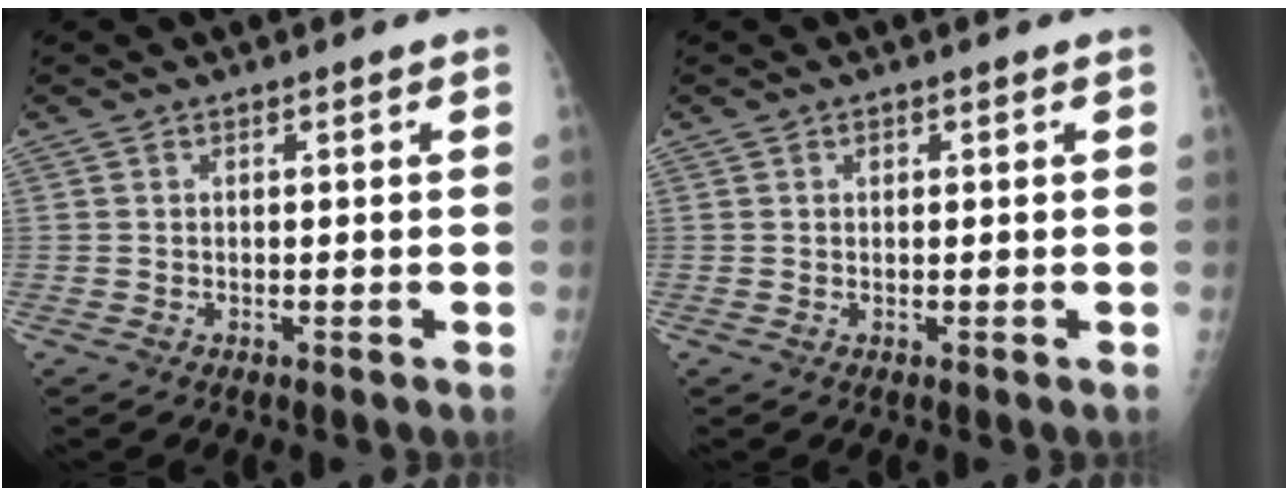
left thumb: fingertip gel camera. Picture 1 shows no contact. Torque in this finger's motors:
{"motor_torque": [0.20, -0.09, -0.09, -0.18, 0.02]}